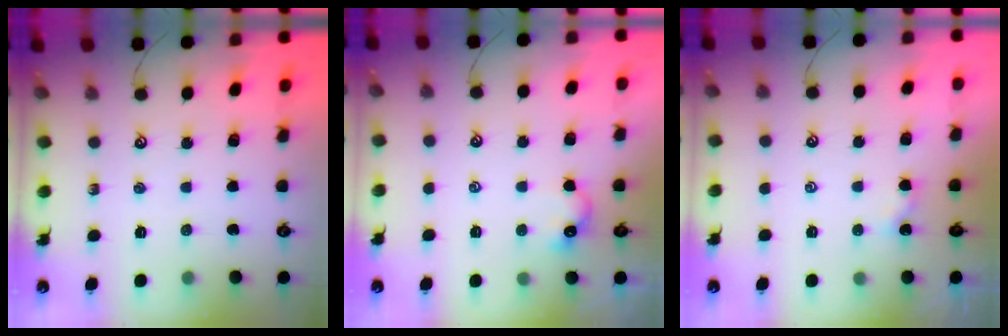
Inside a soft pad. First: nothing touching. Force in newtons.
{"total": 1.7, "press": 1.6, "slide": 0.7}
{"total": 3.6, "press": 3.6, "slide": 0.1}